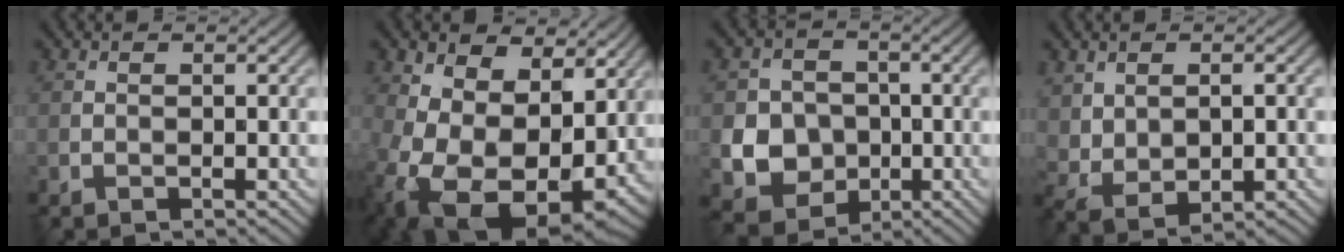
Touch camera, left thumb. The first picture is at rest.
{"total": 15.1, "force": [1.5, 10.8, 10.4], "torque": [-0.213, -0.042, 0.052]}
{"total": 7.4, "force": [-1.3, 6.6, 3.1], "torque": [-0.072, -0.018, -0.042]}
{"total": 4.4, "force": [1.0, 2.9, 3.1], "torque": [-0.074, -0.013, 0.030]}